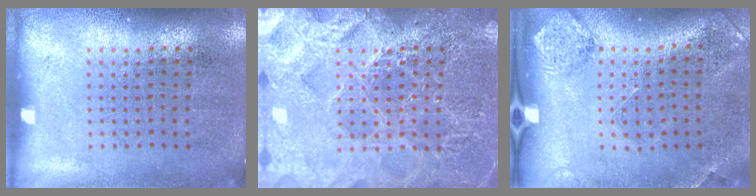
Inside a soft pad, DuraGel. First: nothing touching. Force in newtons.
{"total": 6.4, "press": 6.4, "slide": 0.8}
{"total": 1.7, "press": 1.3, "slide": 1.2}